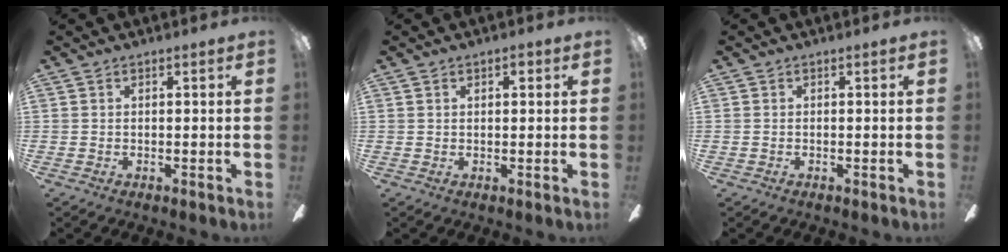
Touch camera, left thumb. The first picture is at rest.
{"total": 1.9, "force": [0.8, 0.8, 1.5], "torque": [-0.015, -0.003, 0.009]}
{"total": 0.0}